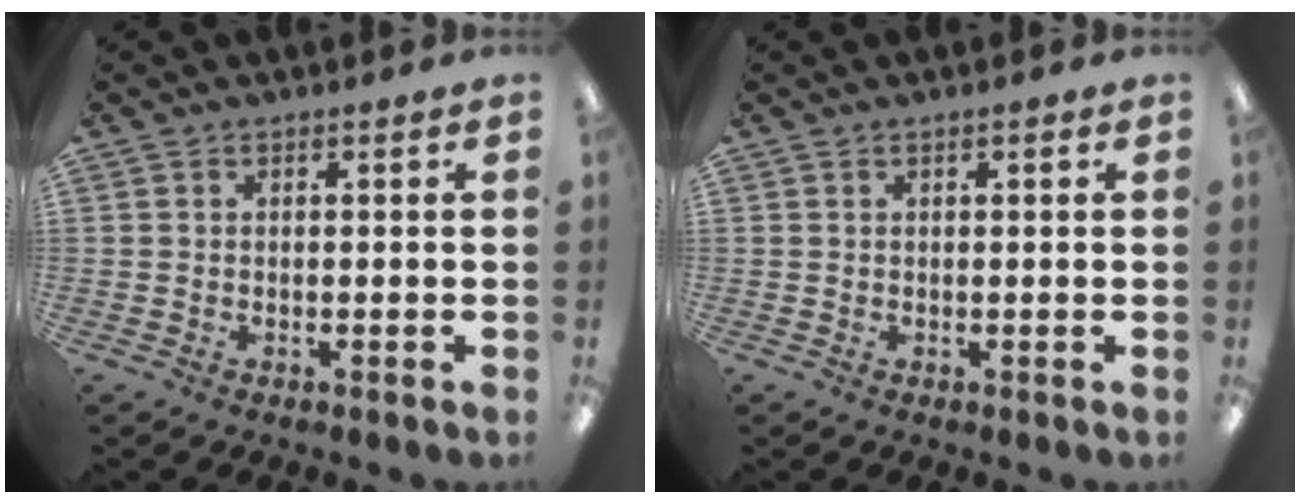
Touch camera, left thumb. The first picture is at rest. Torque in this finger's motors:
{"motor_torque": [-0.18, -0.08, -0.24, -0.34, -0.02]}